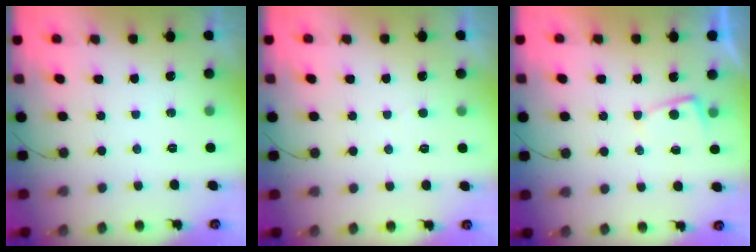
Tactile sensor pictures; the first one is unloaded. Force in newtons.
{"total": 2.1, "press": 2.1, "slide": 0.2}
{"total": 2.6, "press": 2.6, "slide": 0.4}